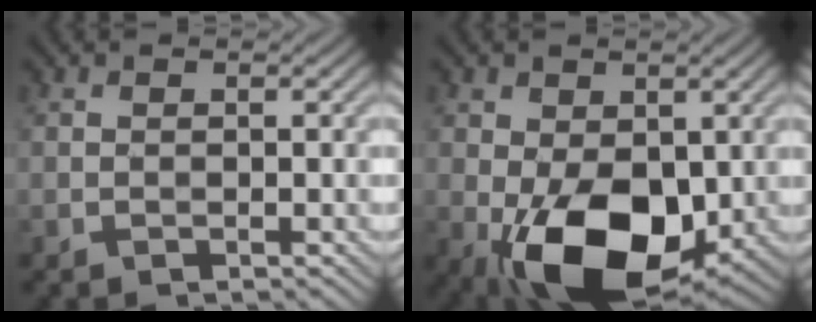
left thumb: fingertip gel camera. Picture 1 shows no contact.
{"total": 13.3, "force": [-3.5, 7.8, 10.2], "torque": [-0.175, -0.028, -0.051]}